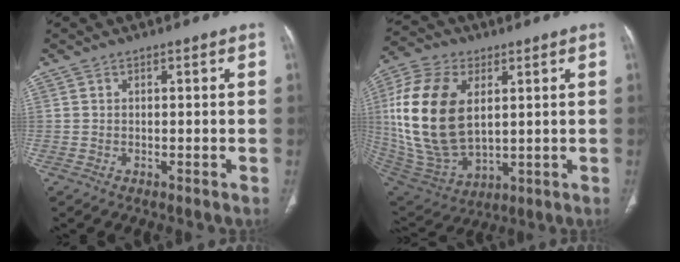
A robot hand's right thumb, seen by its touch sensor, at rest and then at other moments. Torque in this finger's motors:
{"motor_torque": [0.48, 0.61, 1.42, -0.19, 0.29]}